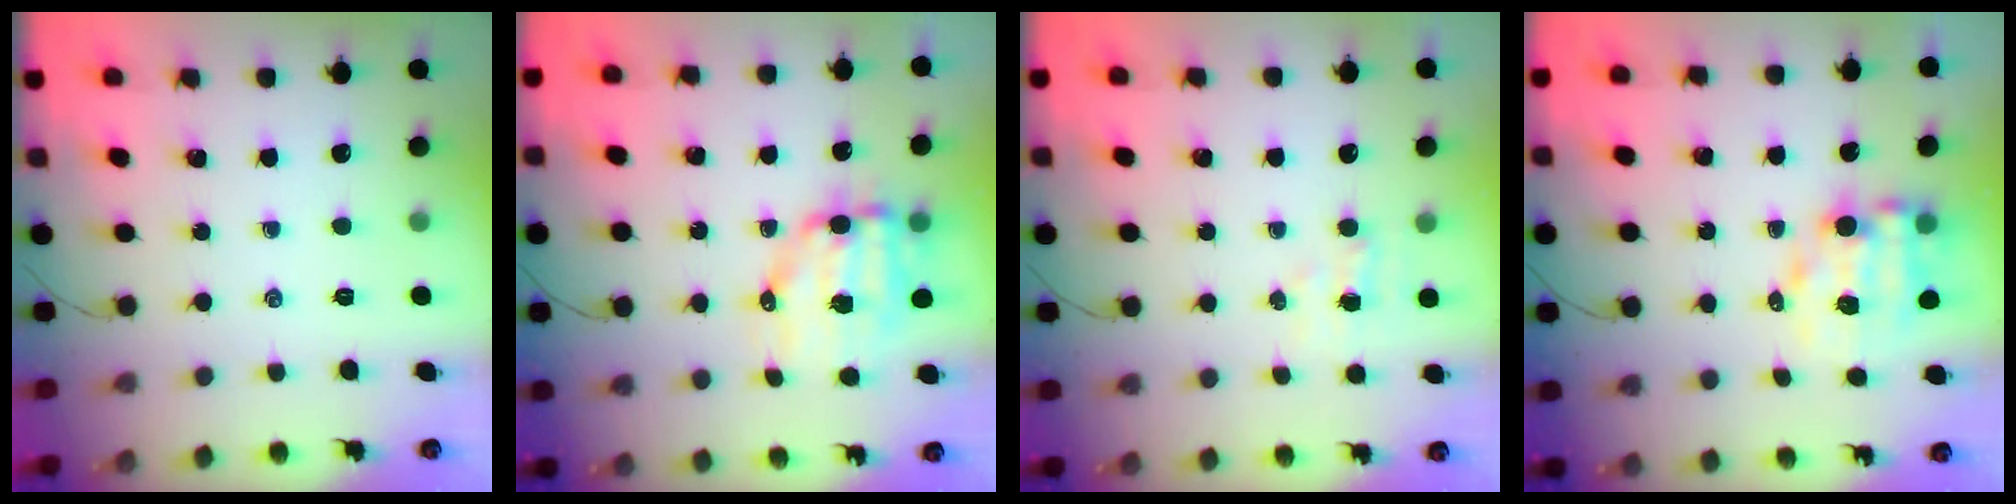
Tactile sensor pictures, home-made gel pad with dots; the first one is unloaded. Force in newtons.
{"total": 10.0, "press": 9.7, "slide": 2.2}
{"total": 3.6, "press": 3.5, "slide": 1.0}
{"total": 7.6, "press": 7.4, "slide": 1.5}